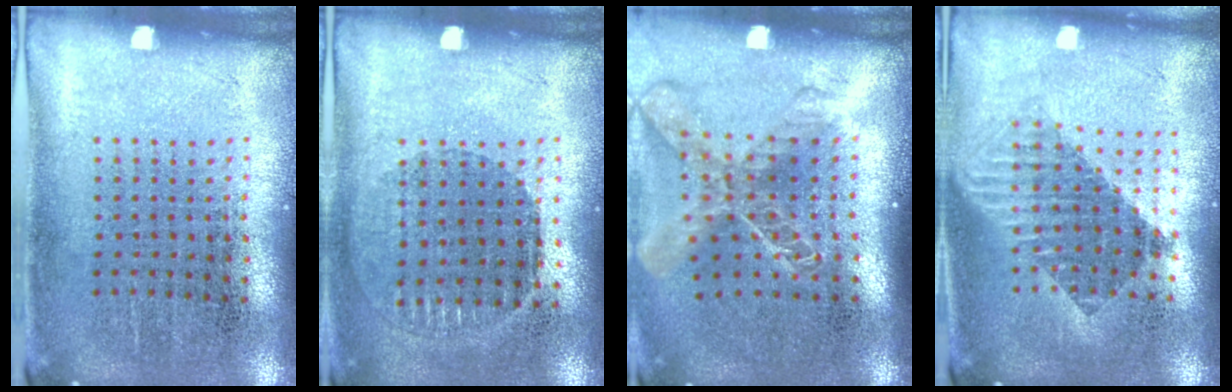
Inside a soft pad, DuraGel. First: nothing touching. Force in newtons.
{"total": 0.9, "press": 0.8, "slide": 0.3}
{"total": 1.9, "press": 1.5, "slide": 1.2}
{"total": 1.7, "press": 1.4, "slide": 0.9}